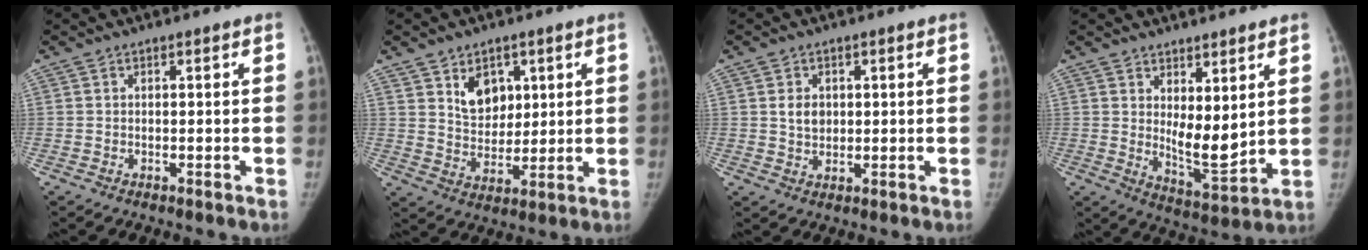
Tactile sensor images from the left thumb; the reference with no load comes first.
{"total": 8.1, "force": [3.5, 5.7, 4.6], "torque": [-0.041, -0.026, 0.066]}
{"total": 3.6, "force": [0.8, 2.8, 2.2], "torque": [-0.021, -0.005, 0.017]}
{"total": 8.3, "force": [2.8, 3.2, 7.2], "torque": [-0.100, -0.041, 0.058]}